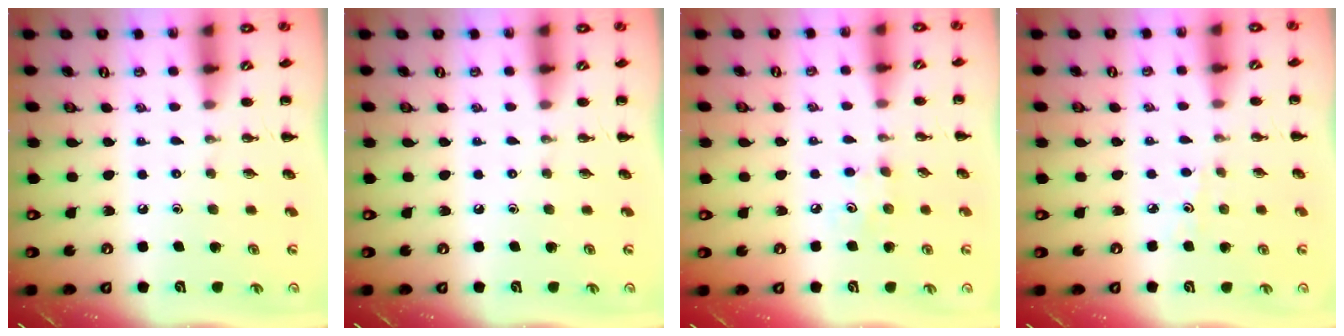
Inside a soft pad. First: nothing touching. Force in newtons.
{"total": 0.0}
{"total": 3.7, "press": 3.5, "slide": 1.0}
{"total": 2.6, "press": 2.3, "slide": 1.1}